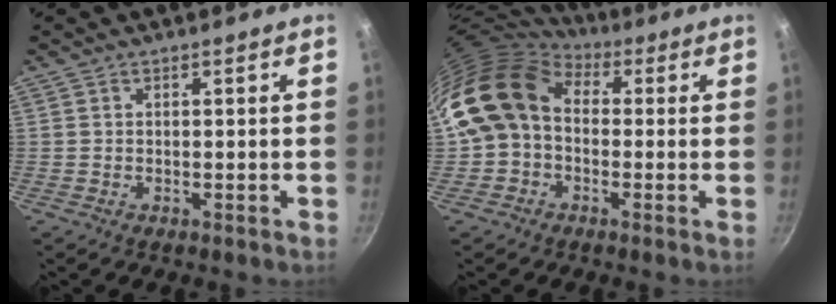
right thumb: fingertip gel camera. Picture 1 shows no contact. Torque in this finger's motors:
{"motor_torque": [-0.68, 2.04, 1.43, -1.00, 0.37]}